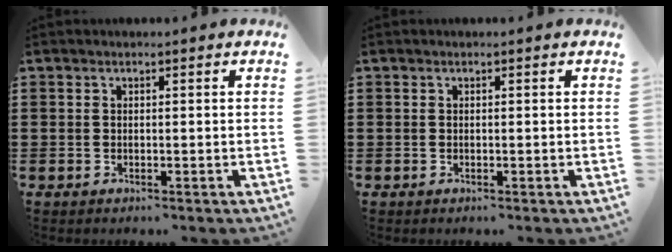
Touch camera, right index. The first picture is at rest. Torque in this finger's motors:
{"motor_torque": [0.11, 0.49, 0.00, 0.01]}